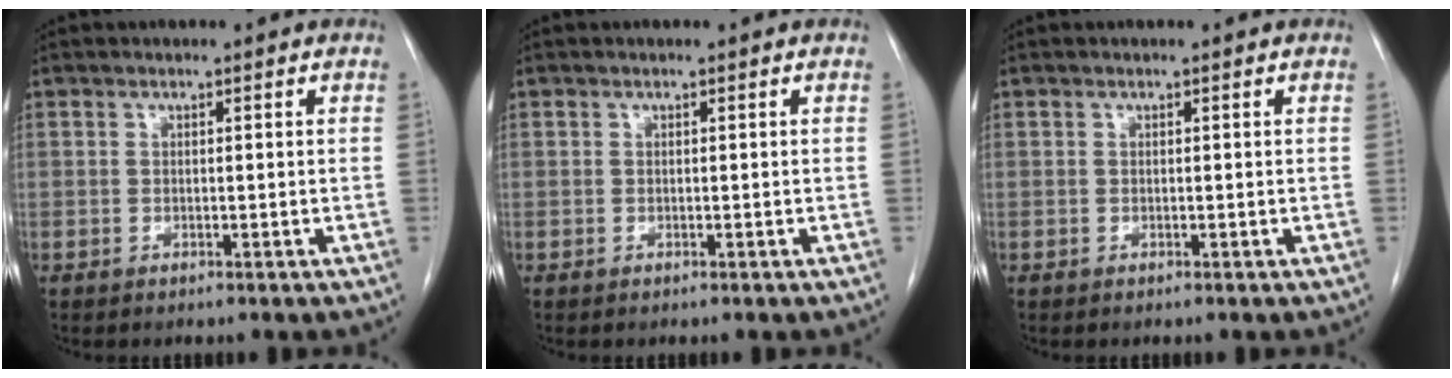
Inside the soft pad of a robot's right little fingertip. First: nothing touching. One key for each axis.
{"total": 0.0}
{"total": 0.0}